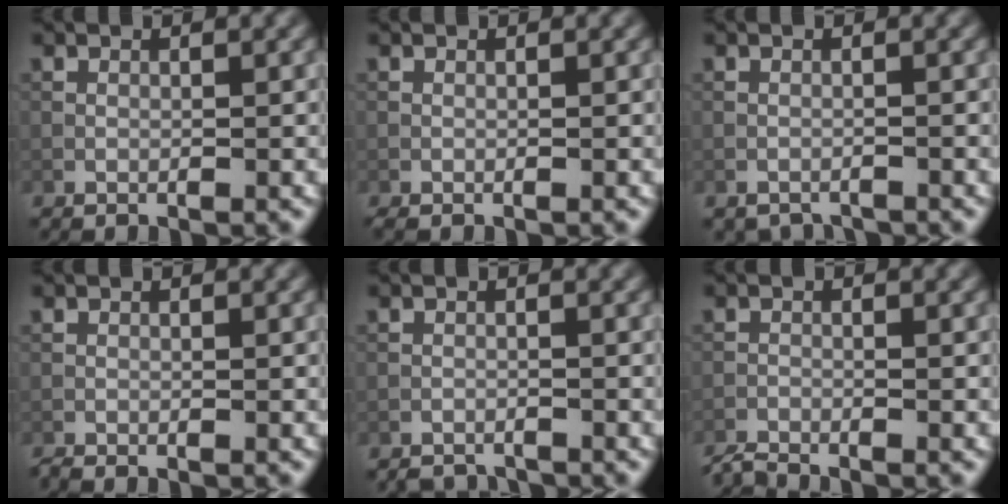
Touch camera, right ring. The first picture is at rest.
{"total": 0.6, "force": [-0.5, 0.2, 0.3], "torque": [-0.004, -0.001, -0.004]}
{"total": 2.1, "force": [-2.0, 0.4, 0.1], "torque": [-0.002, -0.007, -0.031]}
{"total": 0.7, "force": [-0.7, 0.0, 0.1], "torque": [0.001, -0.003, -0.017]}
{"total": 2.3, "force": [-2.2, 0.5, 0.1], "torque": [0.004, -0.005, -0.040]}
{"total": 1.9, "force": [-1.9, -0.1, 0.4], "torque": [-0.019, -0.004, -0.045]}